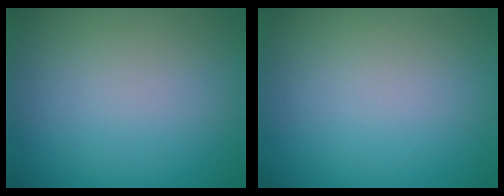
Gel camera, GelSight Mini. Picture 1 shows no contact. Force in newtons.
{"total": 0.0}